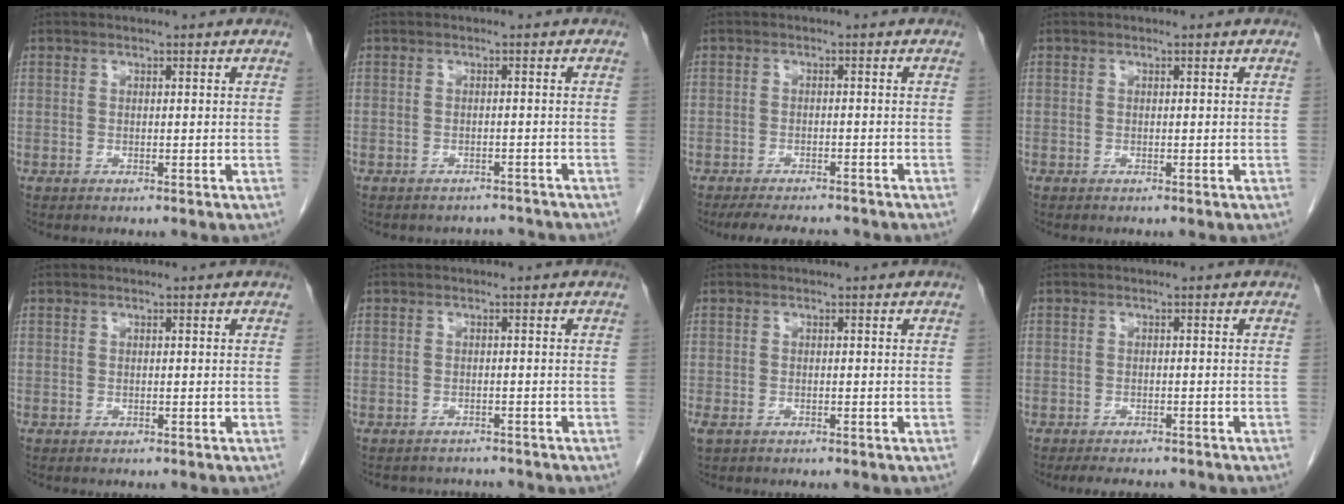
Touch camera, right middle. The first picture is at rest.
{"total": 3.3, "force": [-3.0, 1.3, -0.4], "torque": [0.006, 0.006, -0.038]}
{"total": 7.9, "force": [-7.0, 2.1, 3.0], "torque": [-0.044, -0.008, -0.097]}
{"total": 0.0}
{"total": 0.0}
{"total": 4.0, "force": [-3.8, 1.3, 0.2], "torque": [-0.003, 0.000, -0.049]}
{"total": 1.6, "force": [-0.8, 1.0, 0.9], "torque": [-0.021, -0.002, -0.008]}
{"total": 5.0, "force": [-4.3, 1.5, 1.9], "torque": [-0.025, -0.006, -0.058]}